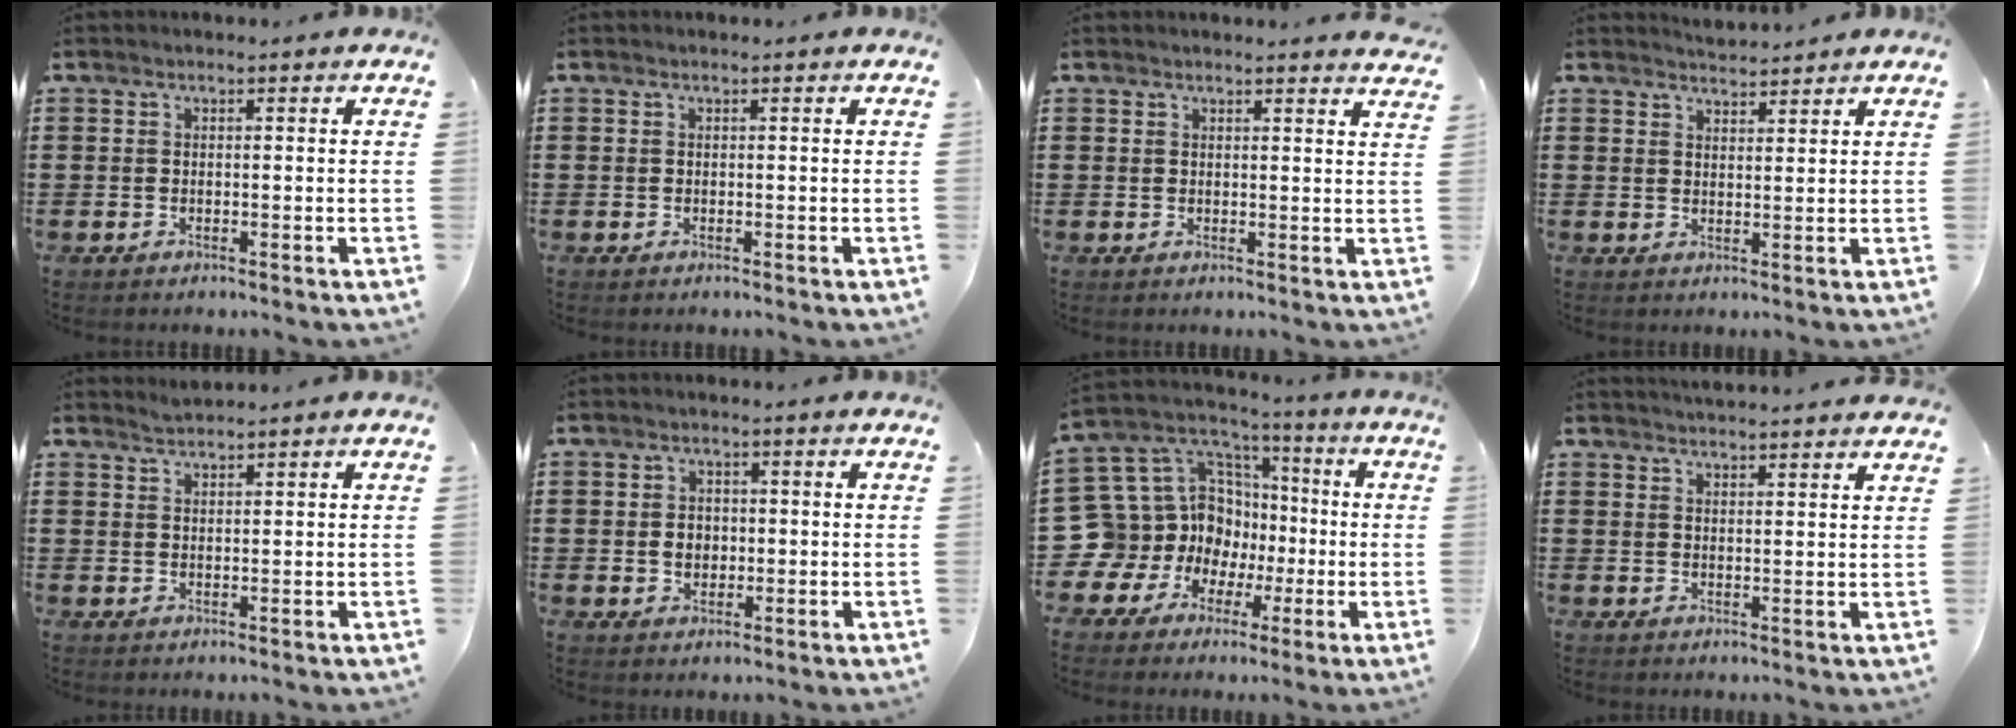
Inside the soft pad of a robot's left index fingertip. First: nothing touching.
{"total": 0.0}
{"total": 1.7, "force": [1.7, -0.1, 0.3], "torque": [-0.002, -0.005, 0.031]}
{"total": 2.4, "force": [2.4, 0.2, 0.0], "torque": [-0.007, -0.002, 0.046]}
{"total": 1.4, "force": [1.4, -0.1, 0.1], "torque": [-0.004, 0.000, 0.027]}
{"total": 2.8, "force": [-0.1, 2.2, 1.7], "torque": [-0.031, 0.003, -0.007]}
{"total": 14.6, "force": [-0.9, 13.8, 4.5], "torque": [-0.145, -0.029, 0.014]}
{"total": 2.5, "force": [2.5, -0.3, 0.1], "torque": [-0.008, -0.009, 0.048]}